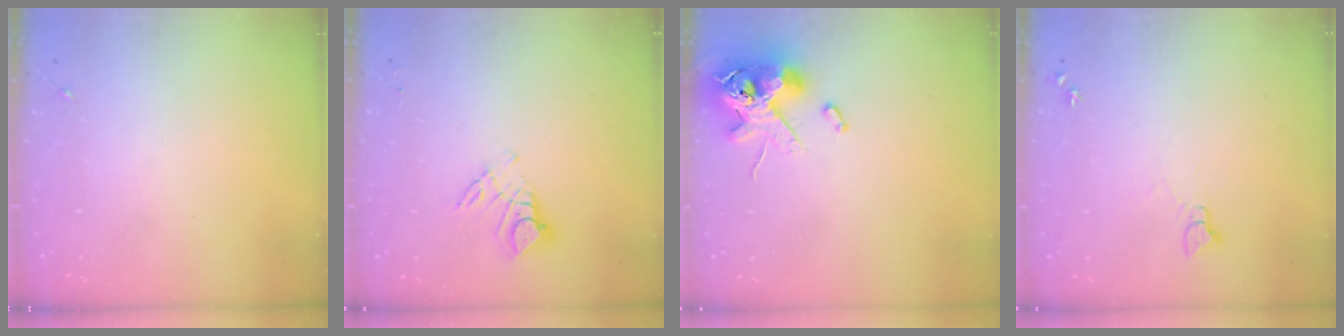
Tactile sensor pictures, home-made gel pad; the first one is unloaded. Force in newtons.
{"total": 8.8, "press": 8.8, "slide": 0.8}
{"total": 12.9, "press": 12.7, "slide": 2.2}
{"total": 3.8, "press": 3.8, "slide": 0.4}